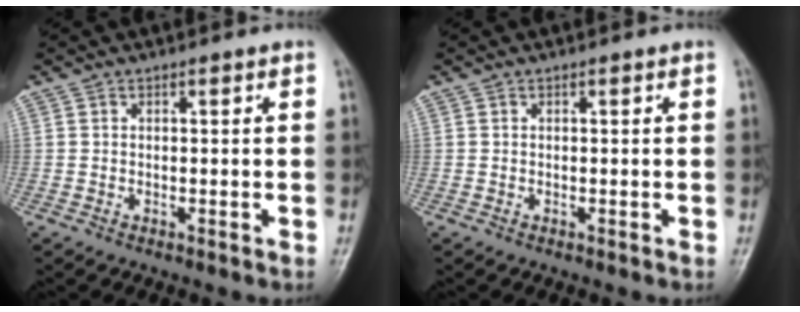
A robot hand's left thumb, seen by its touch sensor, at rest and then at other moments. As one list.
[{"total": 0.0}]